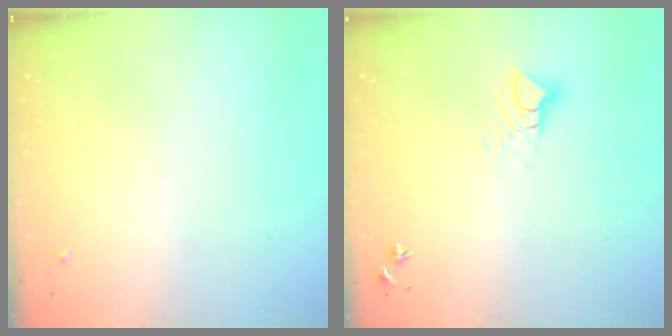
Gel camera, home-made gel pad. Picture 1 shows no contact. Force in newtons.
{"total": 6.3, "press": 6.3, "slide": 0.1}